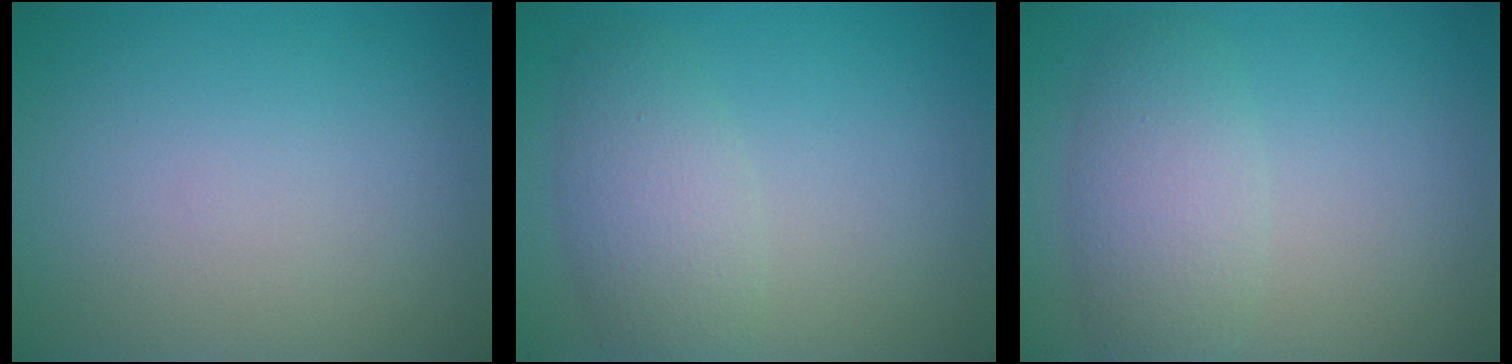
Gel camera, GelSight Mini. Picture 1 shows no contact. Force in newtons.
{"total": 3.5, "press": 3.5, "slide": 0.1}
{"total": 3.9, "press": 3.9, "slide": 0.1}